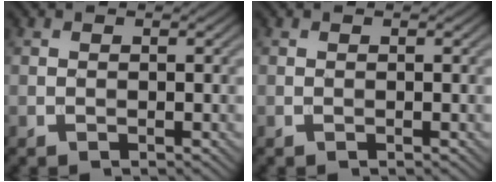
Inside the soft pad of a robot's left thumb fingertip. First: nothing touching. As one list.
[{"total": 0.0}]